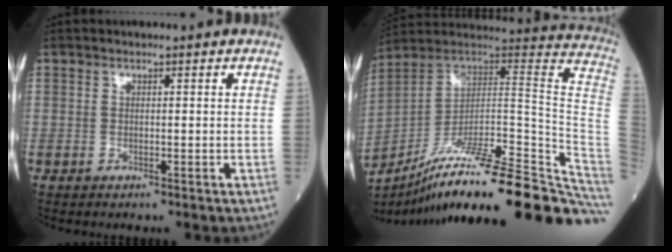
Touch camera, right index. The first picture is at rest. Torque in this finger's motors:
{"motor_torque": [-0.31, -1.38, 0.79, 0.21]}